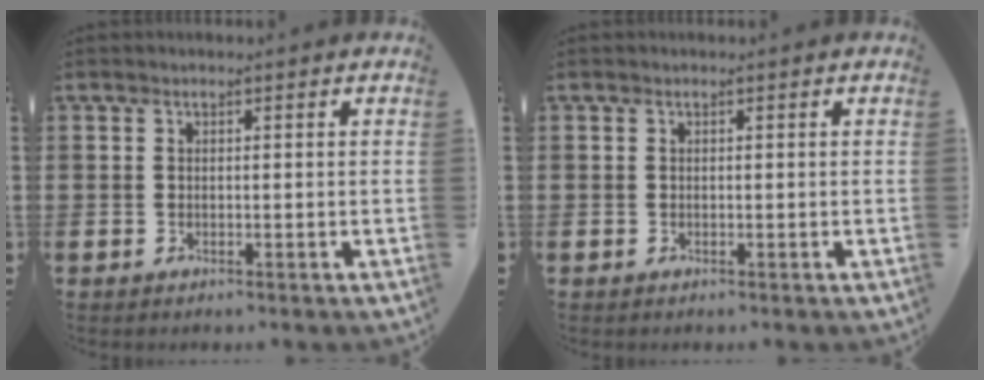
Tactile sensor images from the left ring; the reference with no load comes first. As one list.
[{"total": 0.0}]